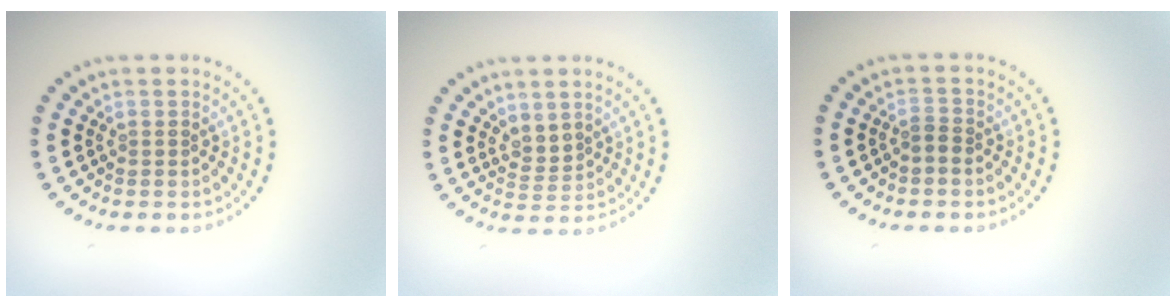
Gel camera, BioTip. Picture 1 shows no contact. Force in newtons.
{"total": 1.6, "press": 1.4, "slide": 0.9}
{"total": 1.1, "press": 0.9, "slide": 0.7}